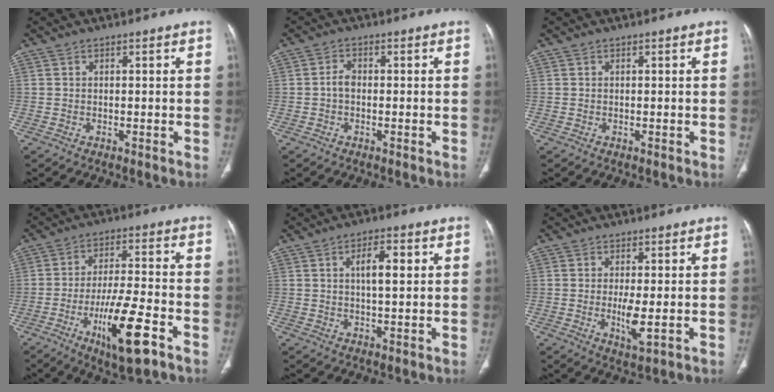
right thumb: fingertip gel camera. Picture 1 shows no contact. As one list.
[{"total": 2.2, "force": [-0.4, 1.4, 1.6], "torque": [-0.026, 0.007, -0.013]}, {"total": 0.0}, {"total": 13.9, "force": [-6.5, 3.4, 11.8], "torque": [-0.211, 0.021, -0.105]}, {"total": 5.9, "force": [1.5, 2.1, 5.3], "torque": [-0.082, 0.000, 0.024]}, {"total": 4.8, "force": [-0.5, 1.3, 4.6], "torque": [-0.092, -0.016, -0.008]}]